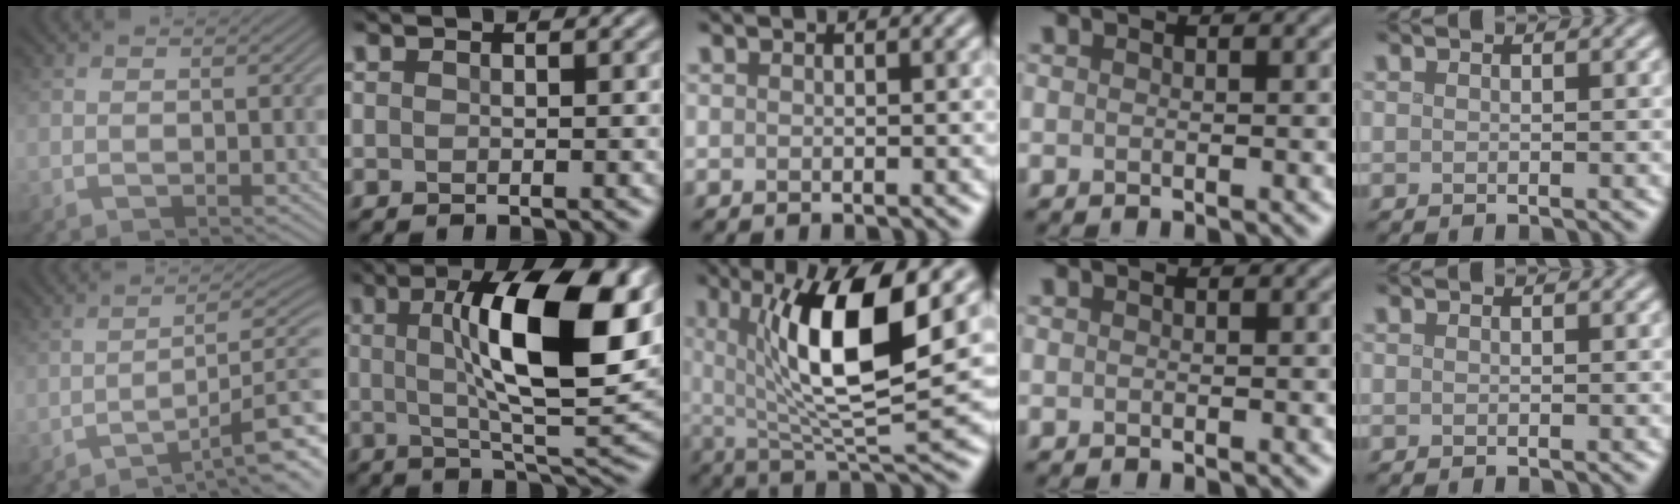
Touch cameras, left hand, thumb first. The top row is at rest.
{"thumb": {"total": 10.2, "force": [-6.7, 1.6, 7.6], "torque": [-0.107, 0.015, -0.097]}, "index": {"total": 13.5, "force": [2.9, 3.7, 12.6], "torque": [-0.187, 0.009, 0.045]}, "middle": {"total": 10.4, "force": [2.6, 2.7, 9.7], "torque": [-0.152, -0.013, 0.052]}}